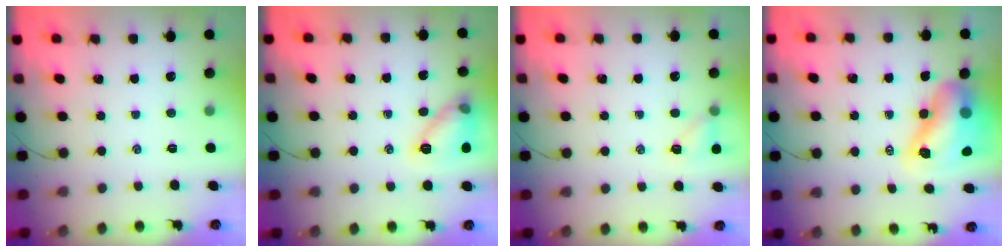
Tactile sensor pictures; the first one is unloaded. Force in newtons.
{"total": 11.7, "press": 11.7, "slide": 1.0}
{"total": 5.6, "press": 5.4, "slide": 1.6}
{"total": 14.6, "press": 14.1, "slide": 3.9}